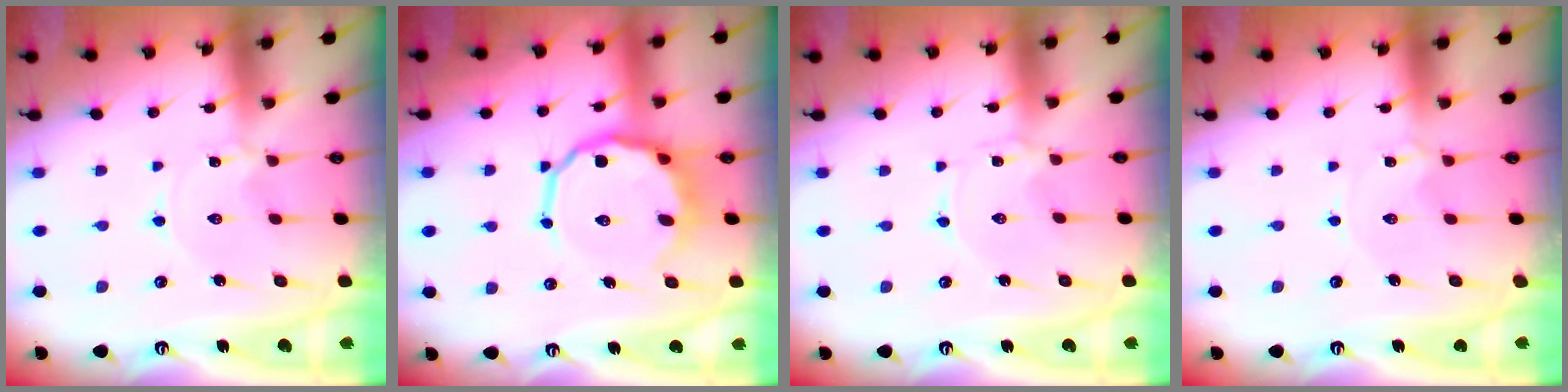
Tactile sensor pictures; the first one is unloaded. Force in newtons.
{"total": 11.0, "press": 10.5, "slide": 3.2}
{"total": 0.0}
{"total": 0.7, "press": 0.7, "slide": 0.1}